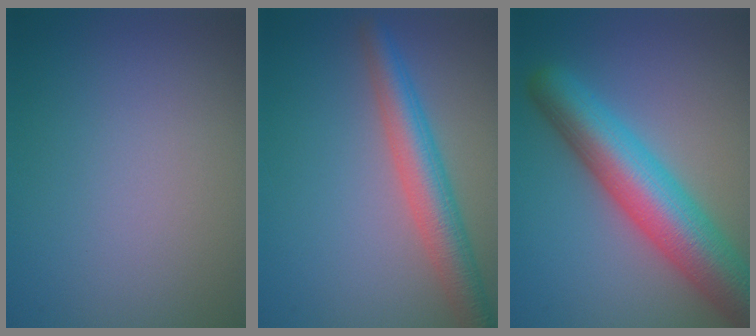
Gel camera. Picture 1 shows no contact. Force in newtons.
{"total": 4.8, "press": 4.8, "slide": 0.2}
{"total": 9.1, "press": 9.1, "slide": 0.5}